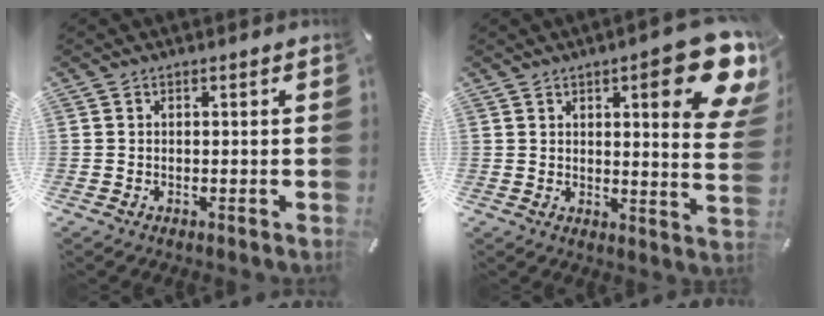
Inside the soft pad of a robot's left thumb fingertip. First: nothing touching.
{"total": 16.8, "force": [8.4, 4.5, 13.9], "torque": [-0.172, -0.056, 0.126]}